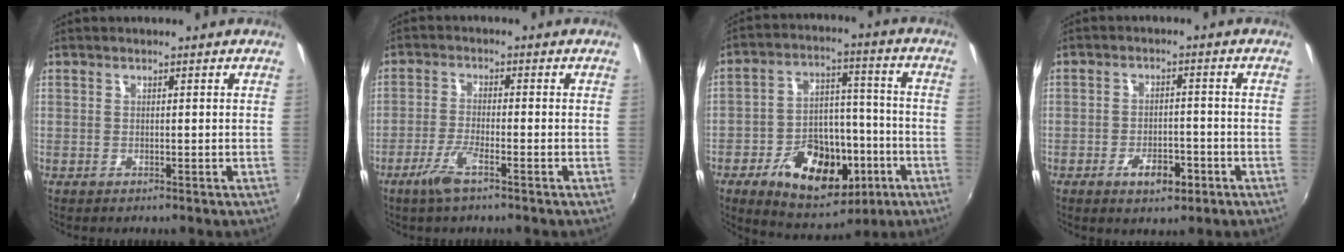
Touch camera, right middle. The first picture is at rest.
{"total": 5.0, "force": [-3.3, 0.5, 3.8], "torque": [-0.091, -0.007, -0.066]}
{"total": 17.9, "force": [-8.1, 10.7, 11.8], "torque": [-0.224, 0.018, -0.109]}
{"total": 5.5, "force": [-3.0, 2.7, 3.8], "torque": [-0.076, -0.002, -0.043]}